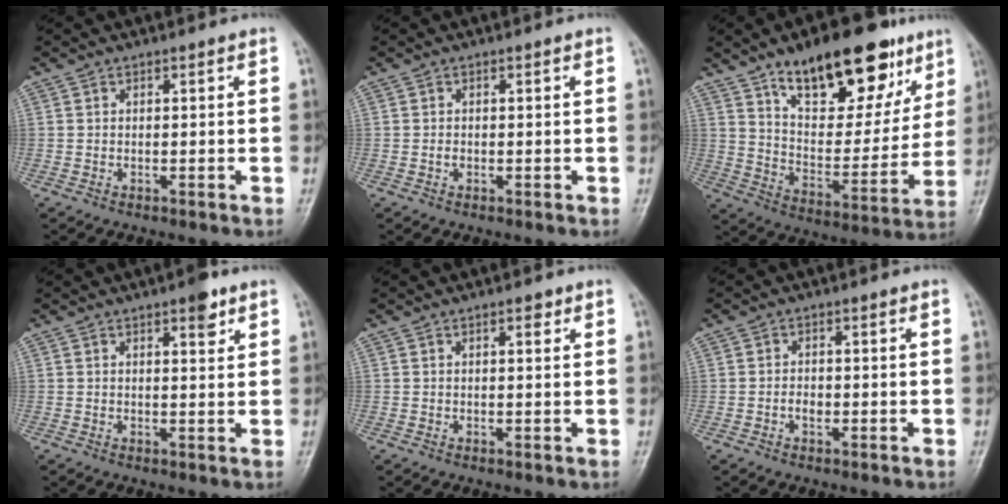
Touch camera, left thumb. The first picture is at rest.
{"total": 0.7, "force": [-0.1, 0.6, 0.4], "torque": [-0.005, 0.001, -0.003]}
{"total": 24.3, "force": [14.7, 10.7, 16.1], "torque": [-0.187, -0.048, 0.233]}
{"total": 3.8, "force": [2.3, 1.4, 2.6], "torque": [-0.024, -0.010, 0.029]}
{"total": 1.7, "force": [1.0, 0.8, 1.2], "torque": [-0.011, -0.002, 0.012]}
{"total": 1.7, "force": [-0.5, 1.2, 1.1], "torque": [-0.015, 0.003, -0.010]}